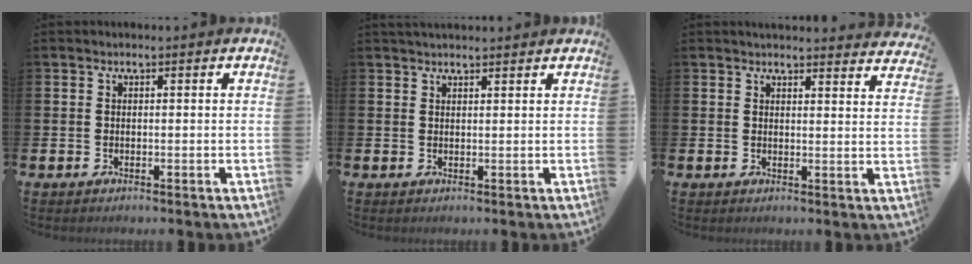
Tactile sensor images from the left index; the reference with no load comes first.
{"total": 1.7, "force": [1.7, 0.3, 0.3], "torque": [0.006, -0.006, 0.028]}
{"total": 3.2, "force": [3.2, 0.2, 0.0], "torque": [0.009, -0.024, 0.055]}